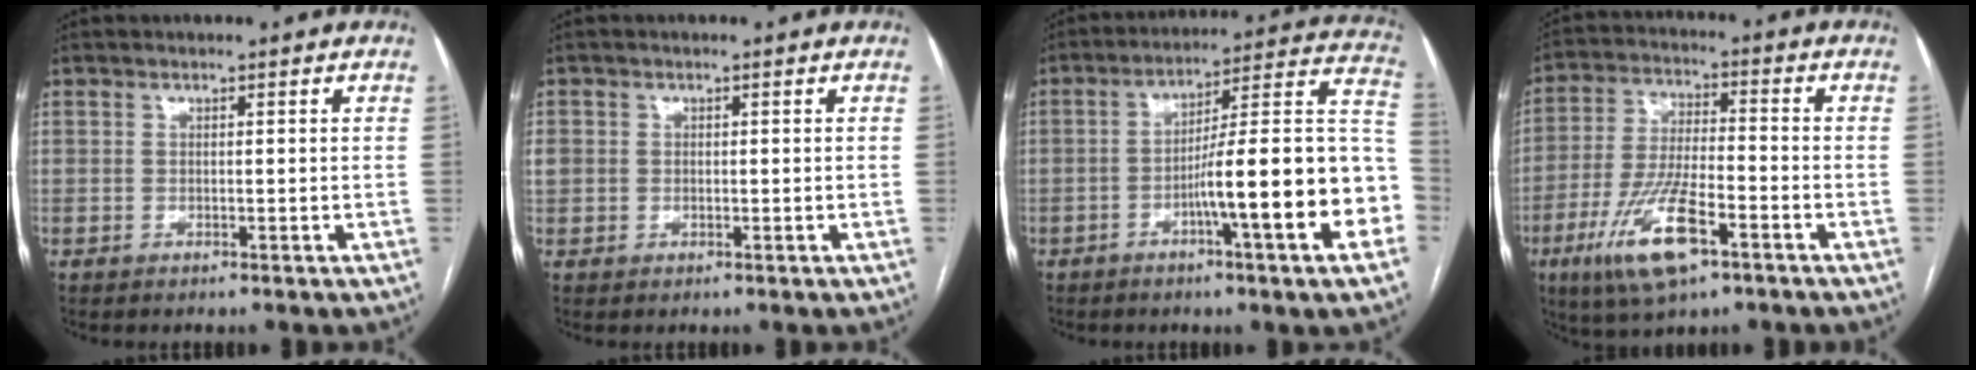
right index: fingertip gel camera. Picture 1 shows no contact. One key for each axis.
{"total": 2.3, "fx": 0.1, "fy": 2.2, "fz": 0.9, "tx": -0.026, "ty": 0.015, "tz": 0.007}
{"total": 19.5, "fx": -5.7, "fy": 0.8, "fz": 18.7, "tx": -0.196, "ty": 0.026, "tz": -0.080}
{"total": 12.7, "fx": -6.4, "fy": 3.1, "fz": 10.5, "tx": -0.219, "ty": -0.014, "tz": -0.112}